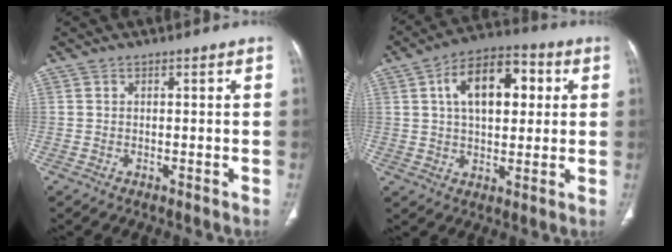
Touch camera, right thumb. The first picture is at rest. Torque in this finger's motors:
{"motor_torque": [-1.16, 1.40, 0.99, 1.04, 0.27]}